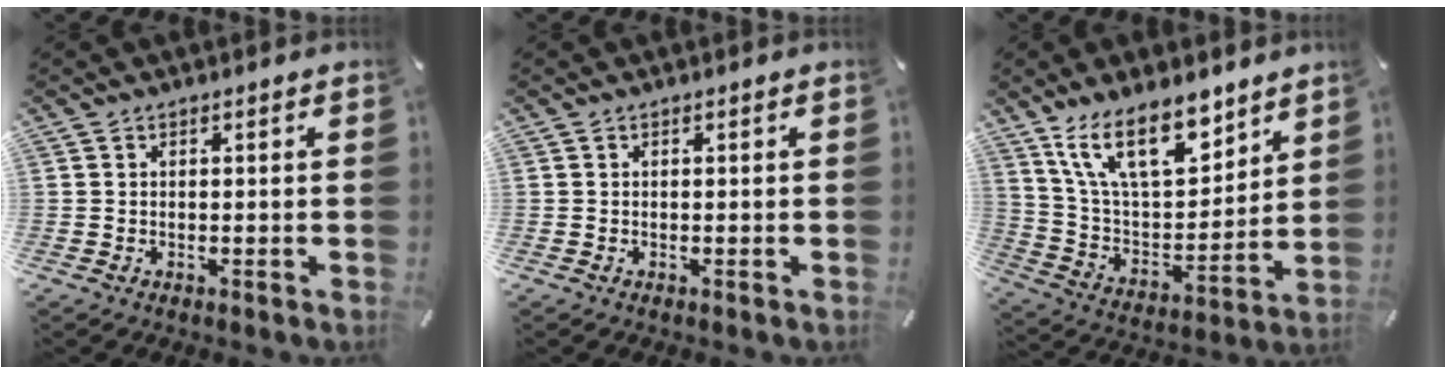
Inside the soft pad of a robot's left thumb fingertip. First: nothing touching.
{"total": 0.0}
{"total": 18.1, "force": [12.4, 8.0, 10.4], "torque": [-0.198, -0.061, 0.223]}